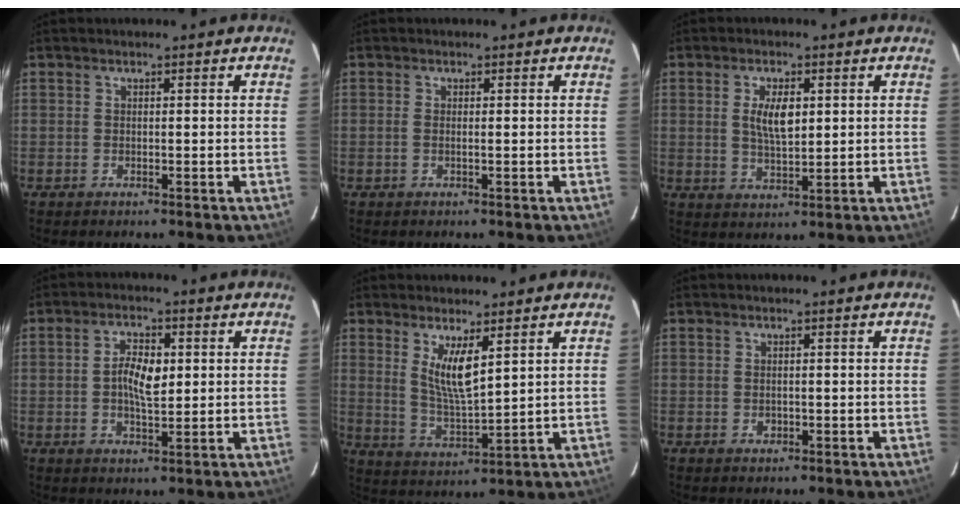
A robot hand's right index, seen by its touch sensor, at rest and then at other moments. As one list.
[{"total": 0.8, "force": [-0.1, -0.1, 0.8], "torque": [-0.017, 0.000, -0.005]}, {"total": 5.8, "force": [1.3, 2.6, 5.0], "torque": [-0.090, -0.001, 0.028]}, {"total": 5.8, "force": [0.5, 2.6, 5.2], "torque": [-0.096, 0.006, 0.009]}, {"total": 7.4, "force": [3.4, 1.6, 6.4], "torque": [-0.119, -0.017, 0.070]}, {"total": 1.1, "force": [-0.2, 0.9, 0.5], "torque": [-0.007, 0.000, -0.004]}]